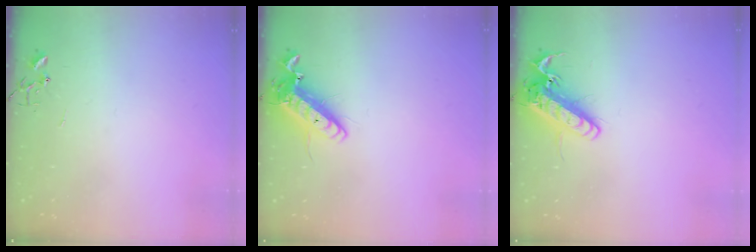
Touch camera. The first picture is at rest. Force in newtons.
{"total": 14.5, "press": 14.2, "slide": 2.9}
{"total": 15.0, "press": 14.7, "slide": 2.8}